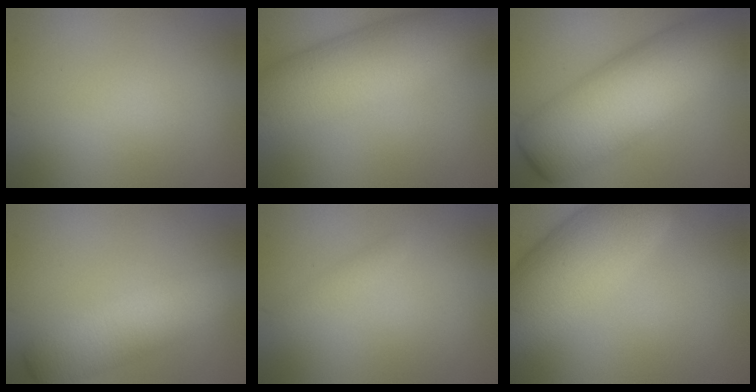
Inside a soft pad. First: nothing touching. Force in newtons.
{"total": 9.4, "press": 9.4, "slide": 0.3}
{"total": 12.4, "press": 12.4, "slide": 0.2}
{"total": 6.0, "press": 6.0, "slide": 0.2}
{"total": 1.0, "press": 1.0, "slide": 0.0}
{"total": 10.0, "press": 10.0, "slide": 0.3}